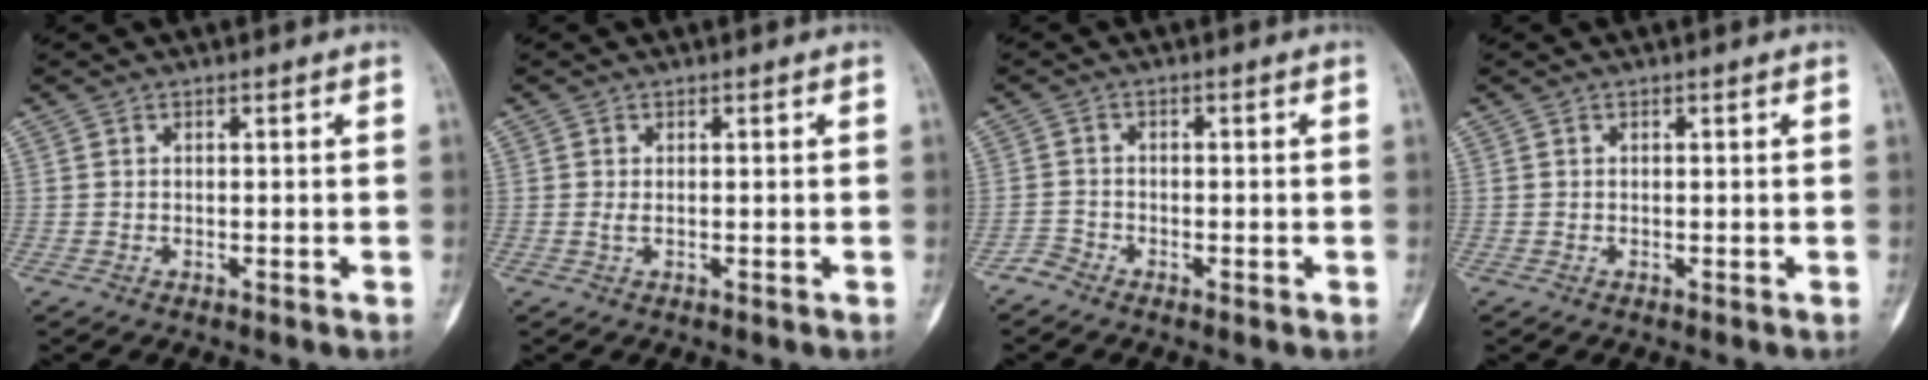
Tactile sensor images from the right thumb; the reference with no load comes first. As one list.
[{"total": 0.6, "force": [-0.1, 0.0, 0.6], "torque": [-0.020, -0.004, 0.000]}, {"total": 1.7, "force": [-1.6, 0.4, 0.0], "torque": [0.005, -0.003, -0.037]}, {"total": 0.0}]